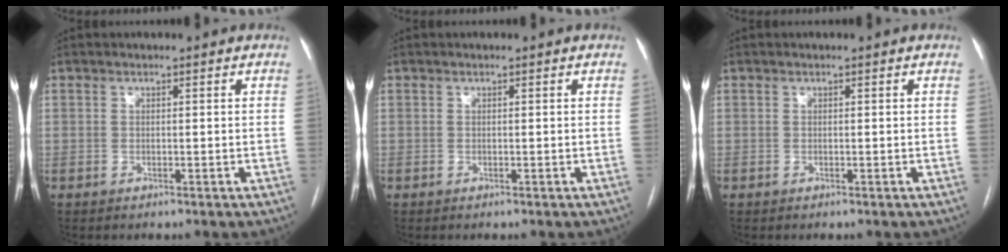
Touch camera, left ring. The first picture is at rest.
{"total": 0.0}
{"total": 0.0}